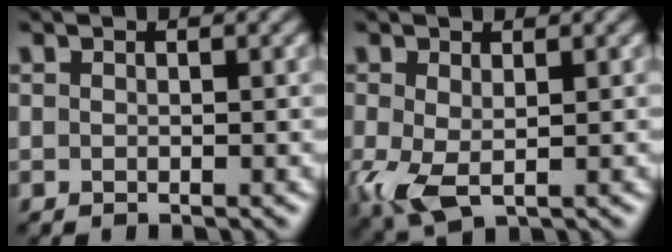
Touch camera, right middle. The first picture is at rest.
{"total": 4.0, "force": [-0.5, 2.2, 3.3], "torque": [-0.086, -0.012, -0.007]}